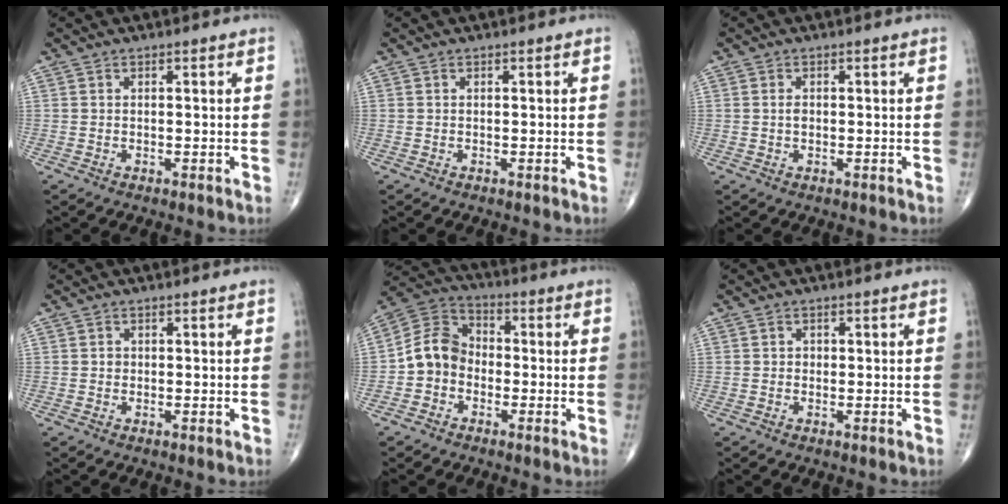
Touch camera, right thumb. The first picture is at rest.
{"total": 0.0}
{"total": 1.2, "force": [0.0, 0.8, 0.9], "torque": [-0.015, 0.001, -0.001]}
{"total": 0.5, "force": [0.0, 0.5, 0.1], "torque": [0.001, 0.002, 0.000]}
{"total": 8.8, "force": [-1.9, 7.3, 4.5], "torque": [-0.068, 0.037, -0.052]}
{"total": 0.9, "force": [0.0, 0.8, 0.4], "torque": [-0.001, 0.002, -0.002]}